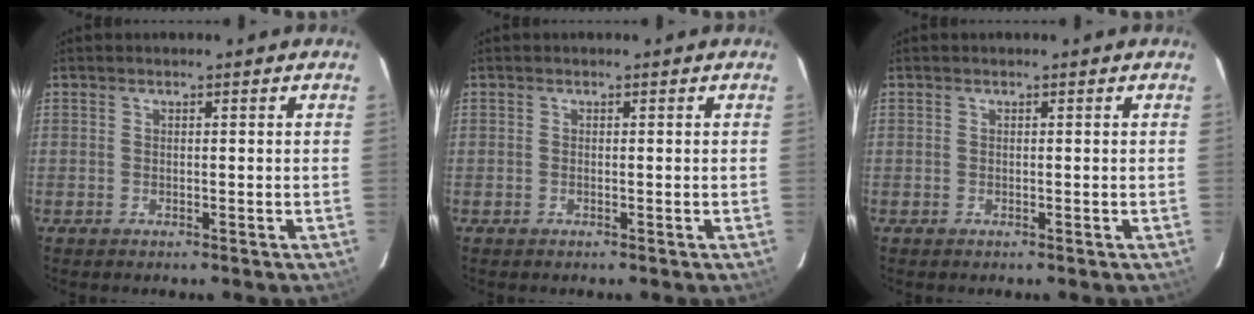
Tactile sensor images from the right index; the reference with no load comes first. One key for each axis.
{"total": 0.0}
{"total": 0.0}